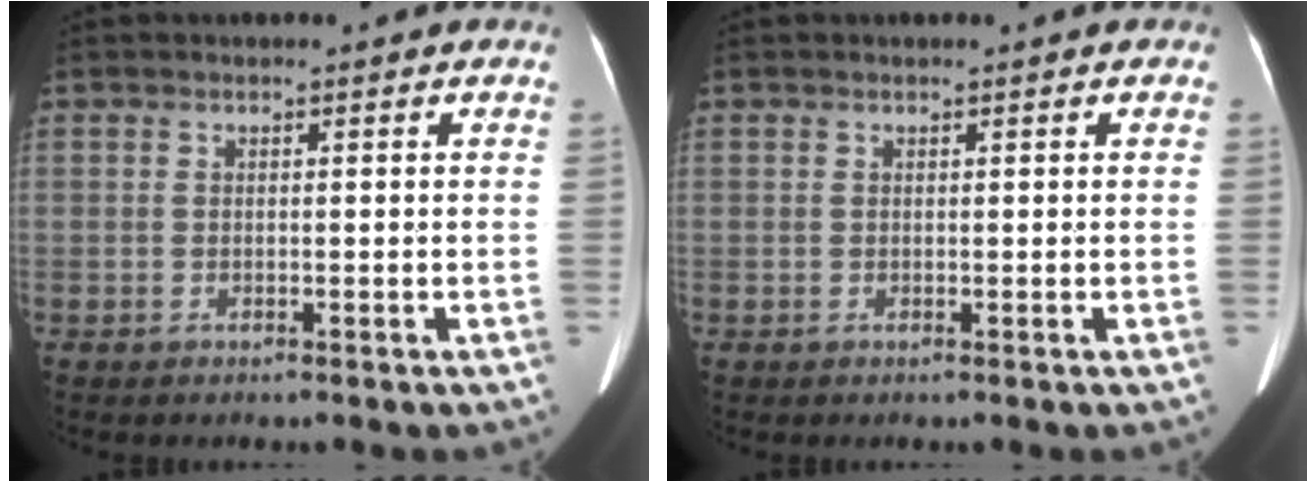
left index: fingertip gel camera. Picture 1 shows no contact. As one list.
[{"total": 0.0}]